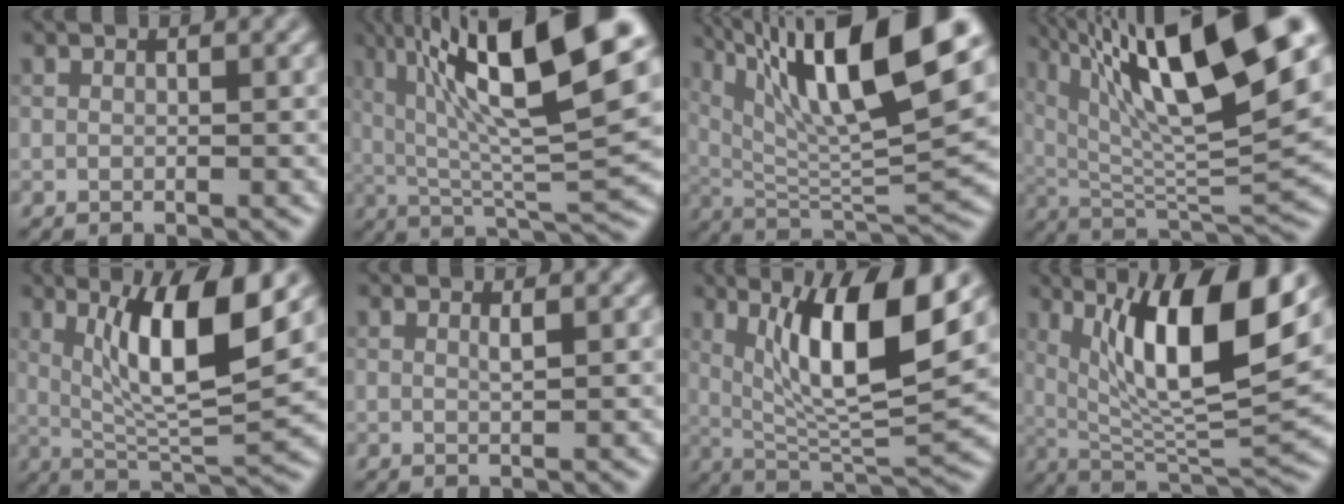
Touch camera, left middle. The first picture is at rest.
{"total": 15.1, "force": [5.7, 3.4, 13.6], "torque": [-0.212, 0.020, 0.095]}
{"total": 14.8, "force": [7.3, 3.4, 12.4], "torque": [-0.210, 0.012, 0.131]}
{"total": 15.0, "force": [7.1, 3.6, 12.8], "torque": [-0.216, 0.016, 0.125]}
{"total": 9.1, "force": [3.2, 1.9, 8.3], "torque": [-0.137, -0.013, 0.063]}
{"total": 0.7, "force": [0.4, 0.1, 0.6], "torque": [-0.009, 0.000, 0.006]}
{"total": 10.3, "force": [3.6, 2.3, 9.3], "torque": [-0.151, -0.013, 0.072]}
{"total": 12.0, "force": [4.5, 3.0, 10.7], "torque": [-0.167, -0.007, 0.084]}